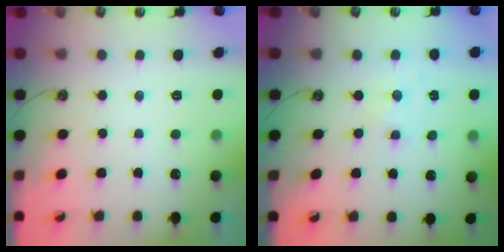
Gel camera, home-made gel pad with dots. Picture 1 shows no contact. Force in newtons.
{"total": 0.0}